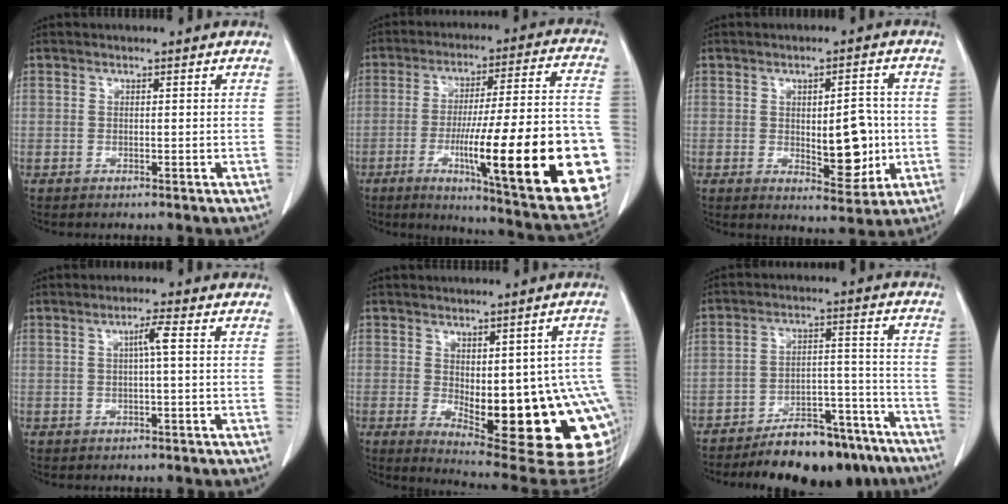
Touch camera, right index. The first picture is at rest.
{"total": 29.5, "force": [-8.5, 3.0, 28.1], "torque": [-0.324, -0.012, -0.124]}
{"total": 8.3, "force": [-0.6, 3.2, 7.6], "torque": [-0.101, -0.004, 0.001]}
{"total": 2.6, "force": [0.5, -0.3, 2.6], "torque": [-0.046, 0.003, 0.008]}
{"total": 20.0, "force": [-4.5, 6.6, 18.3], "torque": [-0.158, 0.004, -0.037]}
{"total": 15.6, "force": [-13.2, 5.4, 6.4], "torque": [-0.066, 0.038, -0.190]}